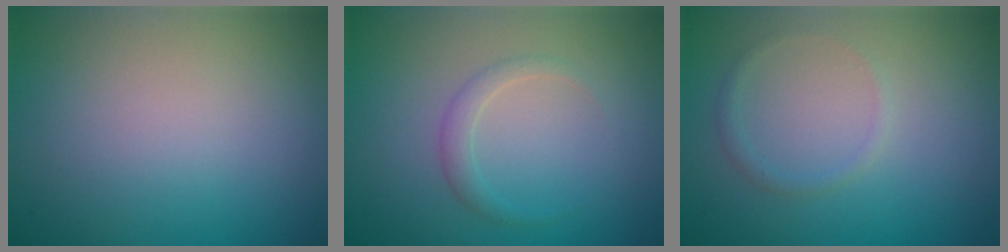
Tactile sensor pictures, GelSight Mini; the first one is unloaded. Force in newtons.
{"total": 1.4, "press": 1.4, "slide": 0.1}
{"total": 0.9, "press": 0.9, "slide": 0.1}